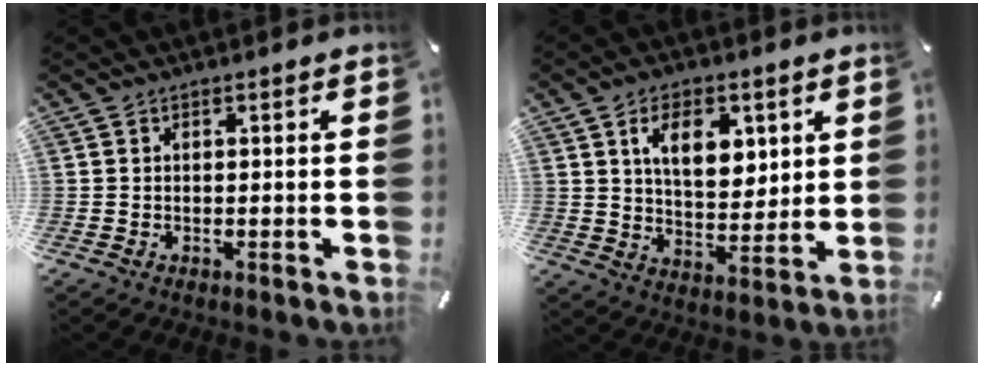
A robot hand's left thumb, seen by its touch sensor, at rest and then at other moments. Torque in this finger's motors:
{"motor_torque": [0.86, 0.84, 1.42, -0.54, 0.41]}